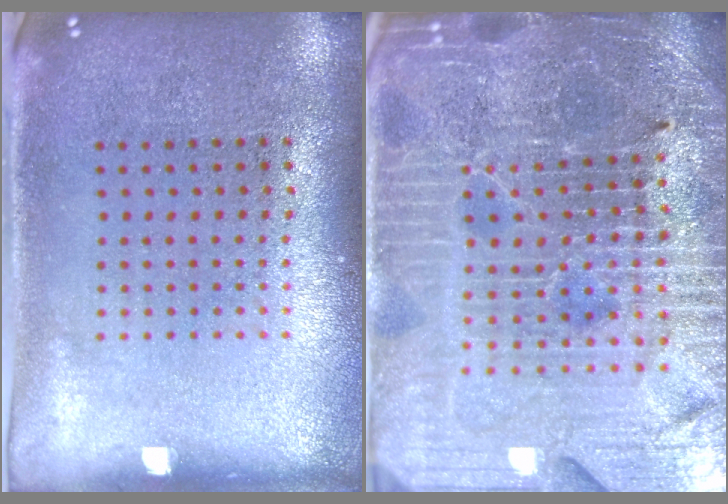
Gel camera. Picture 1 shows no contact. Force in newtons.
{"total": 5.9, "press": 5.3, "slide": 2.4}